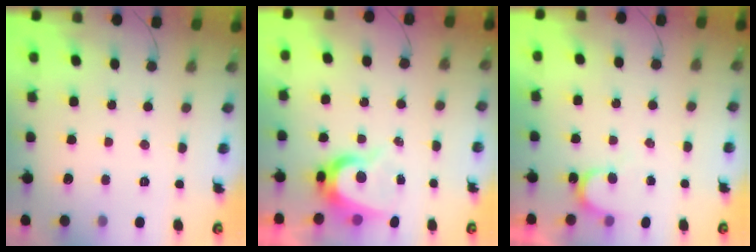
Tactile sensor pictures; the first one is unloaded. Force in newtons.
{"total": 8.8, "press": 8.8, "slide": 0.4}
{"total": 3.7, "press": 3.7, "slide": 0.4}